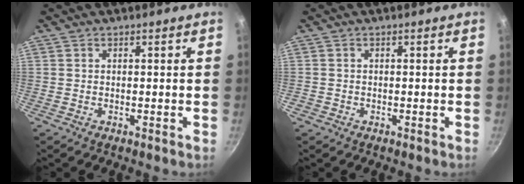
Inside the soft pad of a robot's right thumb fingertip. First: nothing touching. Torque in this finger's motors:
{"motor_torque": [-0.15, -0.09, 0.09, -0.23, -0.01]}